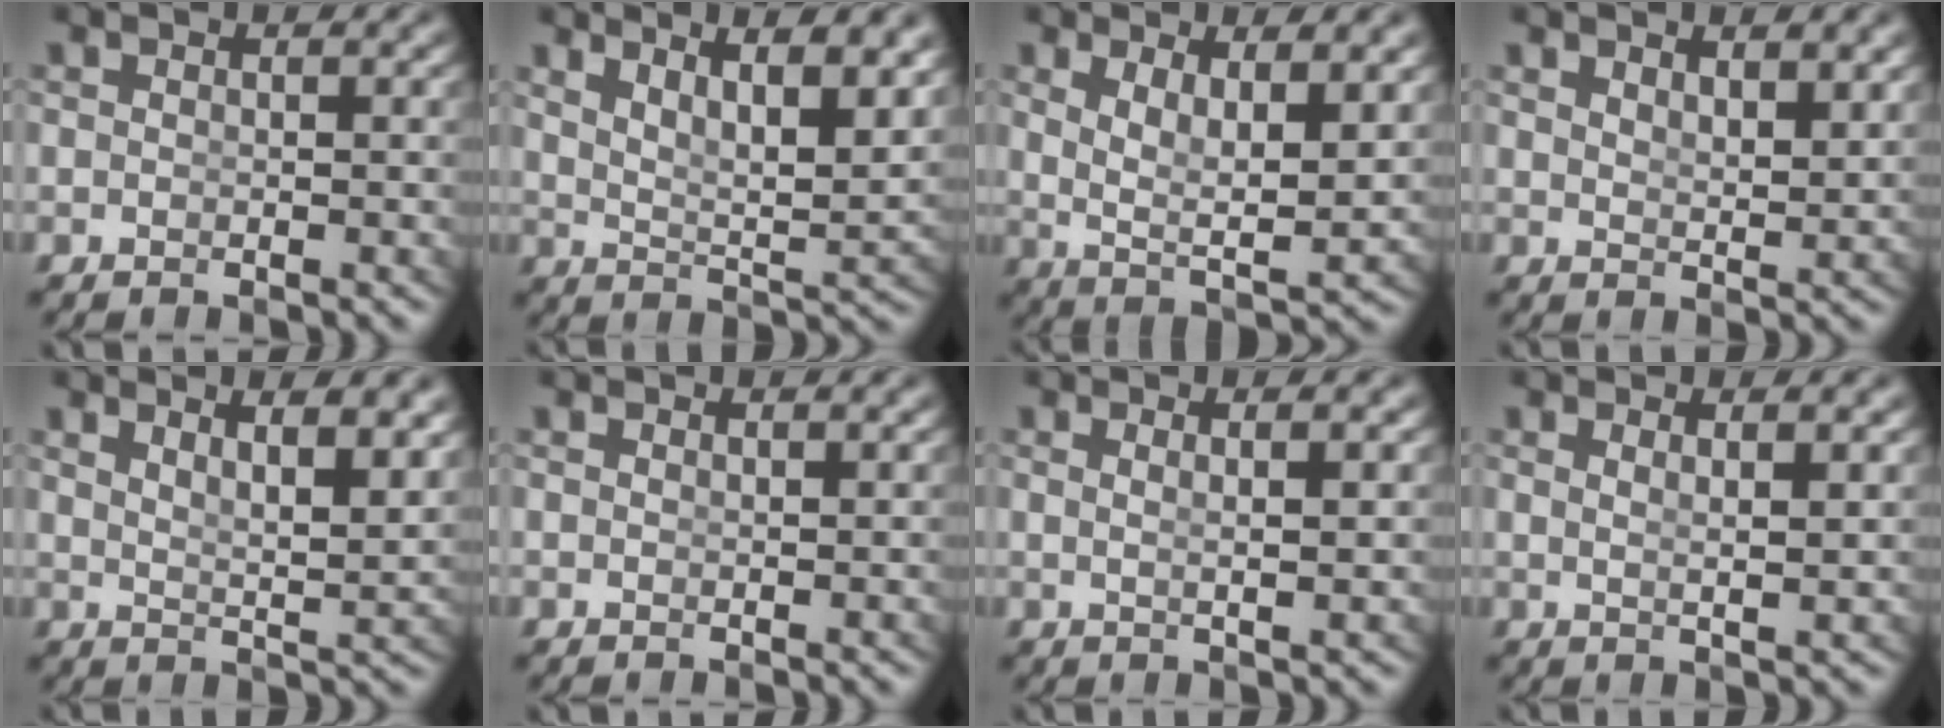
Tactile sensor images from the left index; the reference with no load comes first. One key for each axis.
{"total": 7.3, "fx": 3.9, "fy": 2.6, "fz": 5.6, "tx": -0.073, "ty": -0.002, "tz": 0.060}
{"total": 4.8, "fx": 1.3, "fy": 1.9, "fz": 4.2, "tx": -0.081, "ty": -0.026, "tz": 0.033}
{"total": 2.0, "fx": 1.8, "fy": -0.4, "fz": 0.8, "tx": -0.010, "ty": -0.016, "tz": 0.043}
{"total": 4.7, "fx": 2.9, "fy": 0.8, "fz": 3.6, "tx": -0.050, "ty": -0.009, "tz": 0.055}
{"total": 0.5, "fx": 0.3, "fy": -0.5, "fz": 0.0, "tx": 0.005, "ty": -0.007, "tz": 0.009}
{"total": 1.7, "fx": 0.5, "fy": -0.7, "fz": 1.5, "tx": -0.027, "ty": -0.011, "tz": 0.020}
{"total": 1.8, "fx": 0.8, "fy": -0.8, "fz": 1.4, "tx": -0.026, "ty": -0.014, "tz": 0.028}